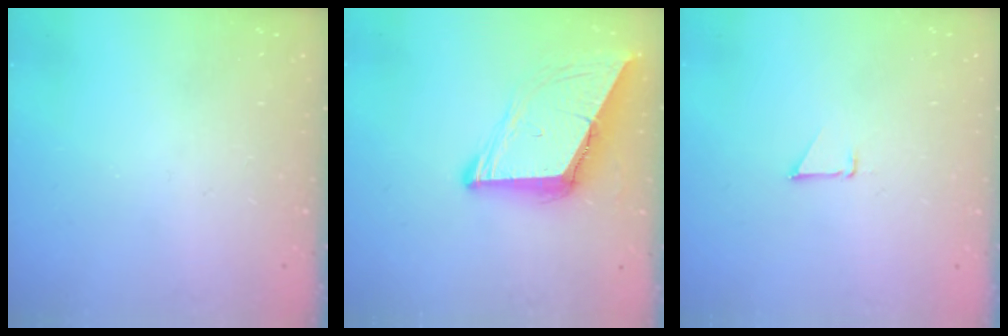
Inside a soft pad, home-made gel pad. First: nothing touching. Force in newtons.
{"total": 9.4, "press": 9.3, "slide": 1.1}
{"total": 0.8, "press": 0.8, "slide": 0.1}